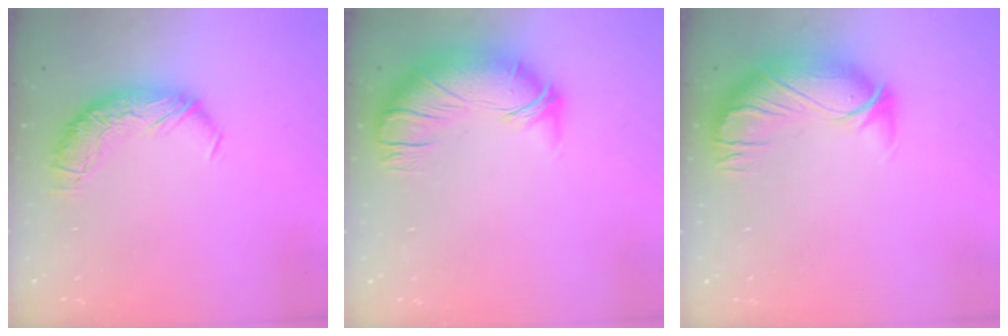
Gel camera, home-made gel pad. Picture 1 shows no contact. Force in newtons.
{"total": 2.6, "press": 0.3, "slide": 2.6}
{"total": 2.8, "press": 0.3, "slide": 2.8}